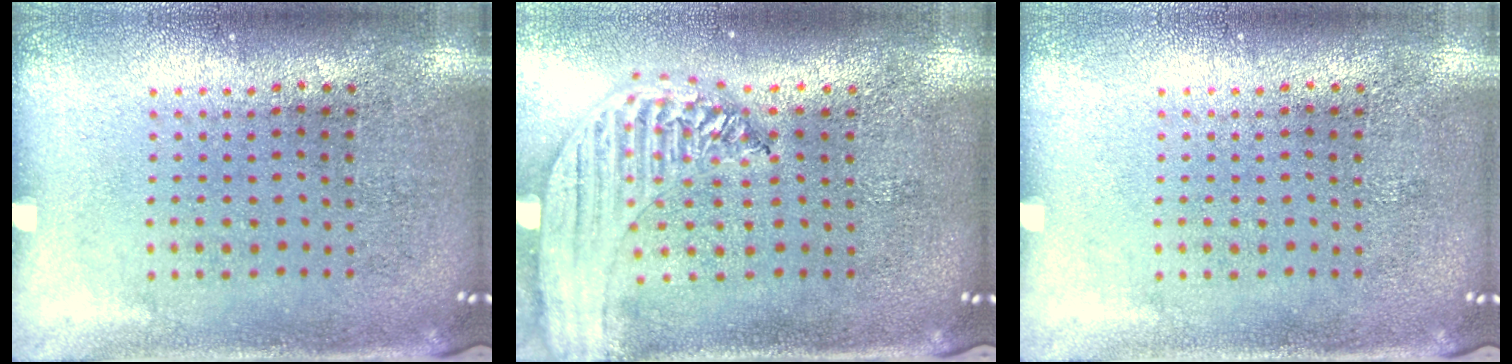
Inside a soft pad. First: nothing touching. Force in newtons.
{"total": 2.0, "press": 1.9, "slide": 0.7}
{"total": 0.0}